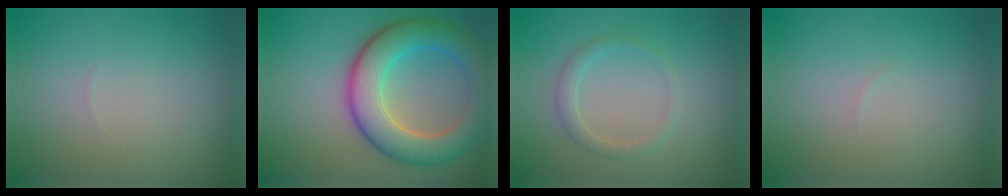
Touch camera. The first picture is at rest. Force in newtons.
{"total": 8.2, "press": 8.2, "slide": 0.1}
{"total": 1.6, "press": 1.6, "slide": 0.1}
{"total": 0.0}